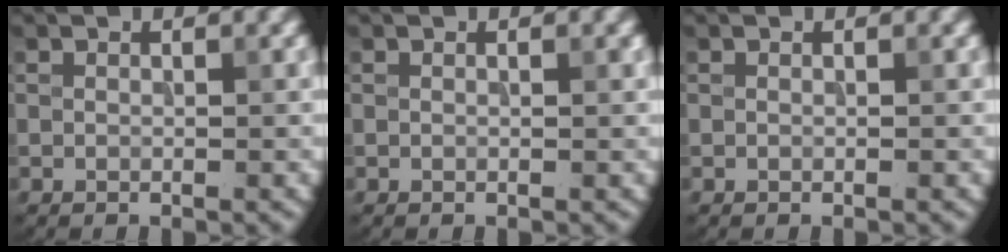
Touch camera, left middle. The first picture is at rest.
{"total": 0.0}
{"total": 0.0}